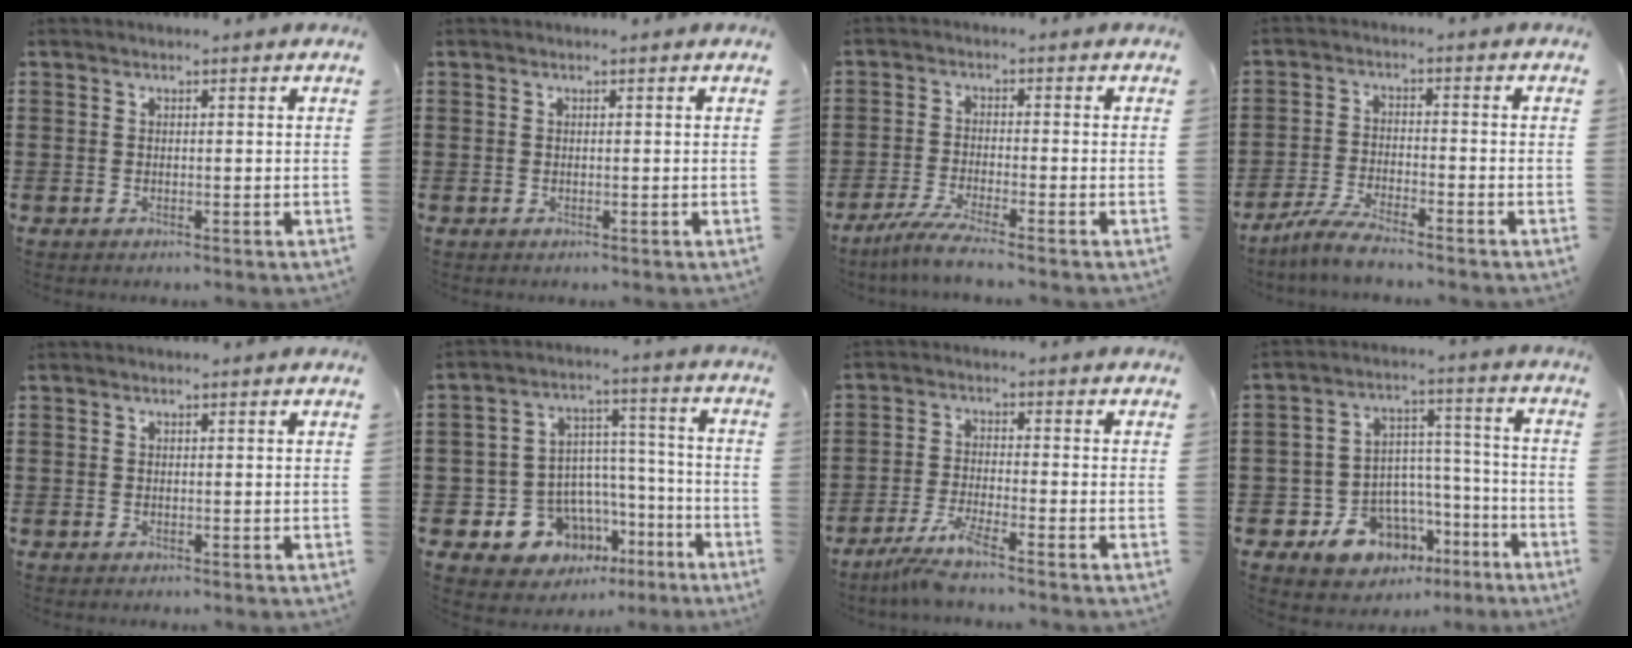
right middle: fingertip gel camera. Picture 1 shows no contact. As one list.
[{"total": 0.0}, {"total": 4.3, "force": [-3.6, -0.2, 2.3], "torque": [-0.059, -0.015, -0.074]}, {"total": 4.7, "force": [-4.3, 0.2, 1.9], "torque": [-0.046, -0.006, -0.087]}, {"total": 0.0}, {"total": 9.4, "force": [-5.2, 7.6, 1.7], "torque": [-0.054, 0.019, -0.084]}, {"total": 4.9, "force": [-3.9, -0.2, 2.9], "torque": [-0.070, -0.019, -0.076]}, {"total": 10.4, "force": [-6.8, 7.2, 3.3], "torque": [-0.071, 0.035, -0.115]}]